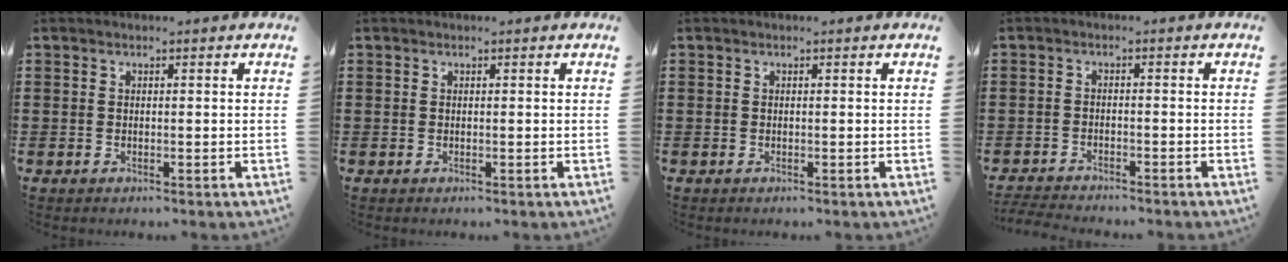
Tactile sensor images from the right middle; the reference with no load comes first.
{"total": 0.0}
{"total": 0.0}
{"total": 2.7, "force": [-2.7, 0.0, 0.1], "torque": [-0.015, -0.007, -0.059]}